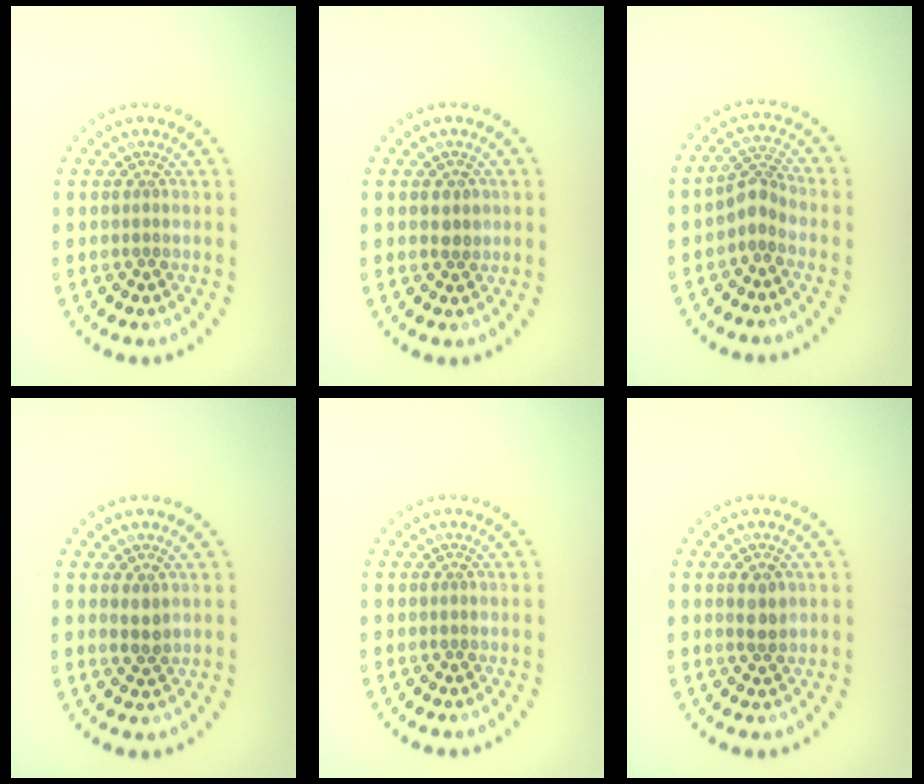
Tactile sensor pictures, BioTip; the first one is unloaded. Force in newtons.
{"total": 1.4, "press": 1.4, "slide": 0.3}
{"total": 2.2, "press": 1.7, "slide": 1.4}
{"total": 1.3, "press": 1.3, "slide": 0.4}
{"total": 0.0}
{"total": 1.7, "press": 1.7, "slide": 0.3}